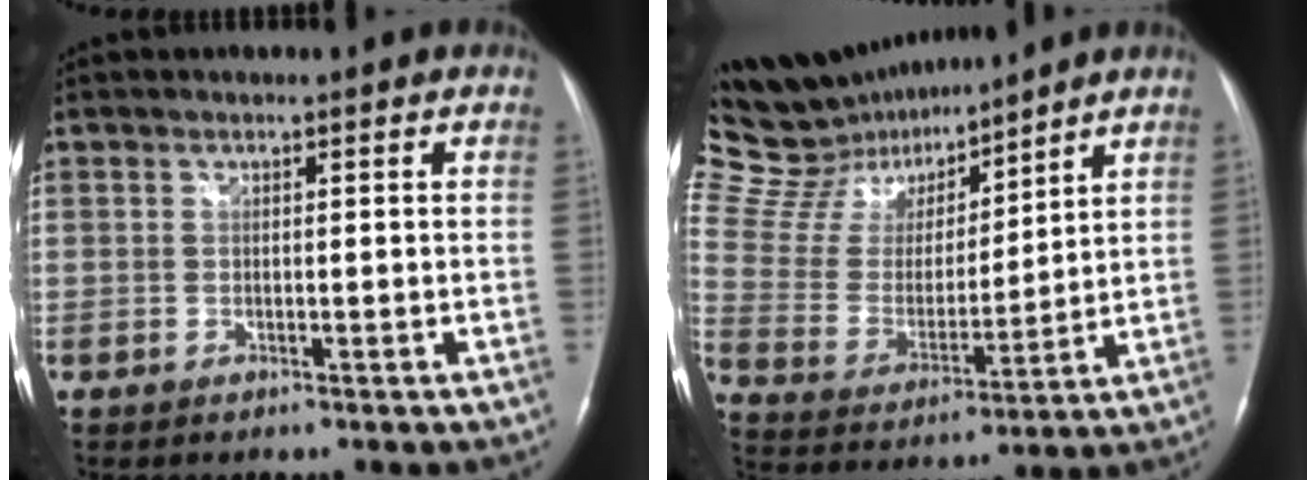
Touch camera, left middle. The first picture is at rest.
{"total": 16.9, "force": [14.9, 5.1, 5.9], "torque": [-0.110, 0.019, 0.277]}